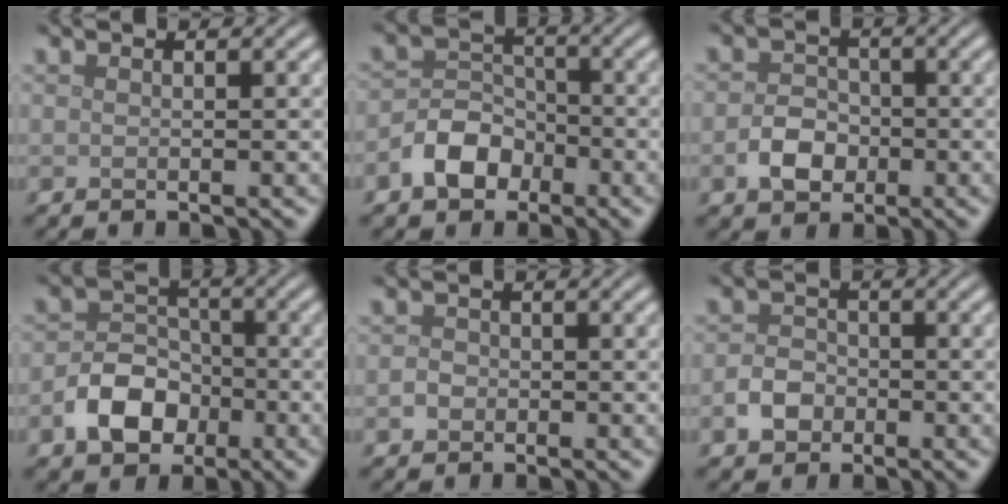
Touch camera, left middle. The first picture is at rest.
{"total": 4.0, "force": [-2.2, 2.8, 1.8], "torque": [-0.028, 0.006, -0.045]}
{"total": 3.1, "force": [-1.1, 2.4, 1.7], "torque": [-0.026, 0.003, -0.025]}
{"total": 5.1, "force": [-2.2, 3.7, 2.6], "torque": [-0.044, 0.001, -0.044]}
{"total": 1.2, "force": [-0.4, 1.0, 0.4], "torque": [-0.003, 0.000, -0.012]}
{"total": 2.5, "force": [-1.2, 1.9, 1.2], "torque": [-0.017, 0.004, -0.026]}